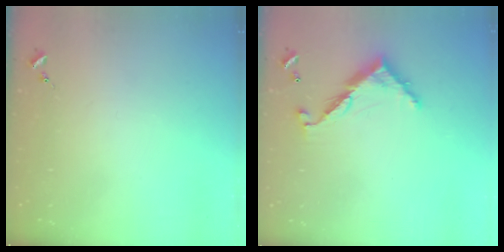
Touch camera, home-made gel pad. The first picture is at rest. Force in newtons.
{"total": 9.7, "press": 9.7, "slide": 0.4}